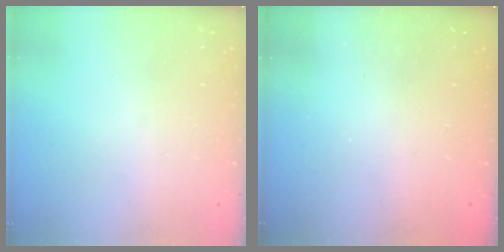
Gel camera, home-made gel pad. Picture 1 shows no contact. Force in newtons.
{"total": 2.2, "press": 2.1, "slide": 0.8}